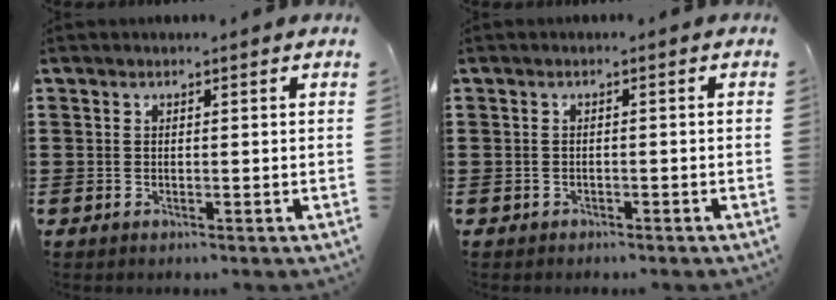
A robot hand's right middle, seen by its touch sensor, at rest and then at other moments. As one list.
[{"total": 0.5, "force": [-0.4, 0.2, -0.1], "torque": [0.000, 0.002, -0.010]}]